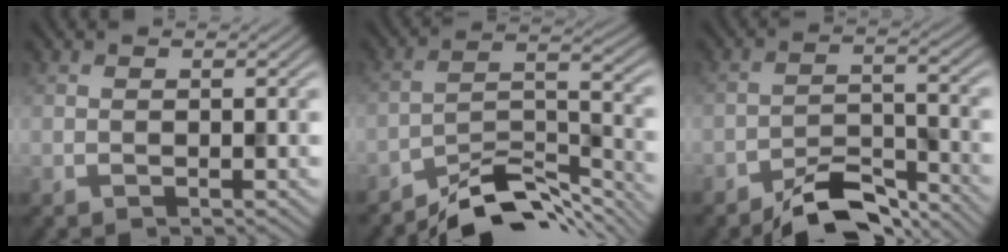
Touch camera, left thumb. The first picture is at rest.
{"total": 9.2, "force": [-7.9, 2.3, 4.0], "torque": [-0.060, 0.004, -0.148]}
{"total": 6.7, "force": [-5.7, 1.9, 2.9], "torque": [-0.046, 0.002, -0.105]}